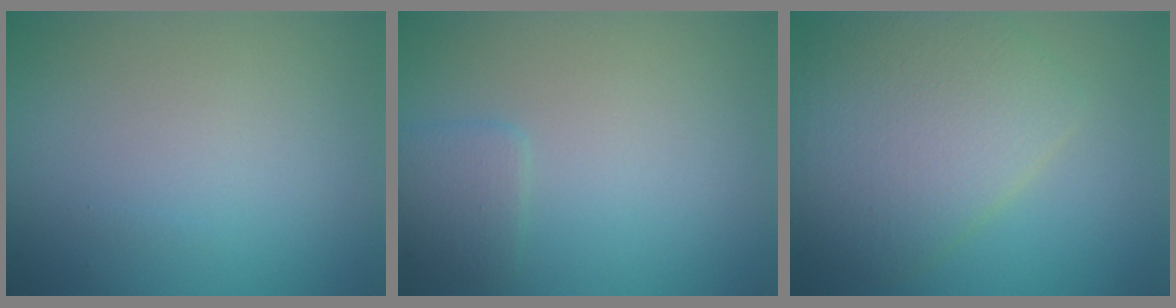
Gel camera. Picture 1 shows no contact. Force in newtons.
{"total": 1.6, "press": 1.6, "slide": 0.1}
{"total": 6.4, "press": 6.4, "slide": 0.3}